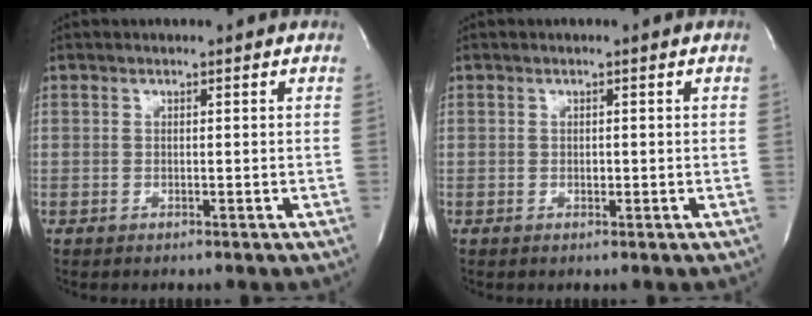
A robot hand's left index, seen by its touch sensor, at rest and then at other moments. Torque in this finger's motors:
{"motor_torque": [0.03, 0.00, -0.05, 0.00]}